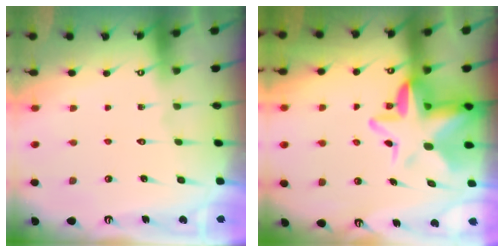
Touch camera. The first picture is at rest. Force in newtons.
{"total": 11.1, "press": 11.0, "slide": 1.8}